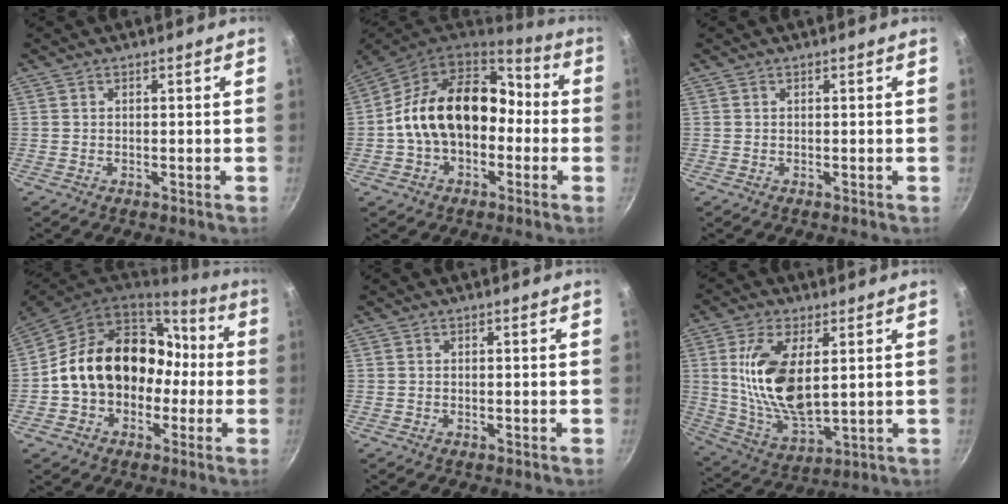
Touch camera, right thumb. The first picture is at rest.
{"total": 20.4, "force": [-1.5, 13.5, 15.2], "torque": [-0.233, 0.050, -0.032]}
{"total": 0.0}
{"total": 20.1, "force": [-2.3, 15.3, 12.8], "torque": [-0.188, 0.057, -0.039]}
{"total": 0.0}
{"total": 15.9, "force": [3.0, 7.5, 13.7], "torque": [-0.260, -0.021, 0.070]}